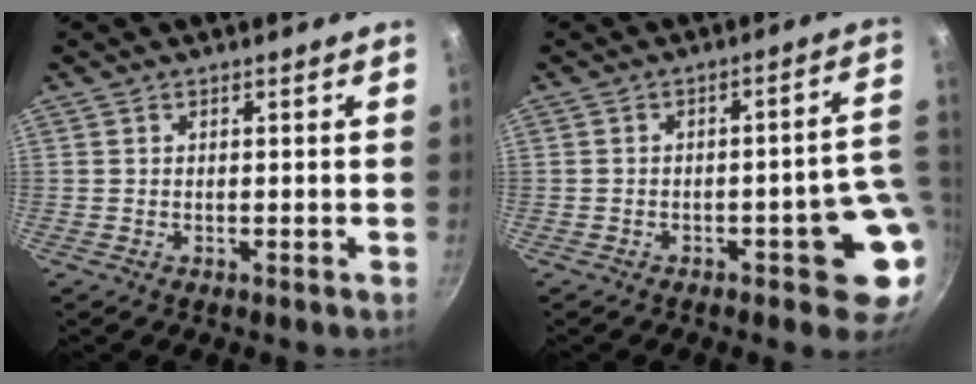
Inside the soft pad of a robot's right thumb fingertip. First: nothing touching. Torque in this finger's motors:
{"motor_torque": [1.75, 1.62, 1.01, -0.42, 0.04]}